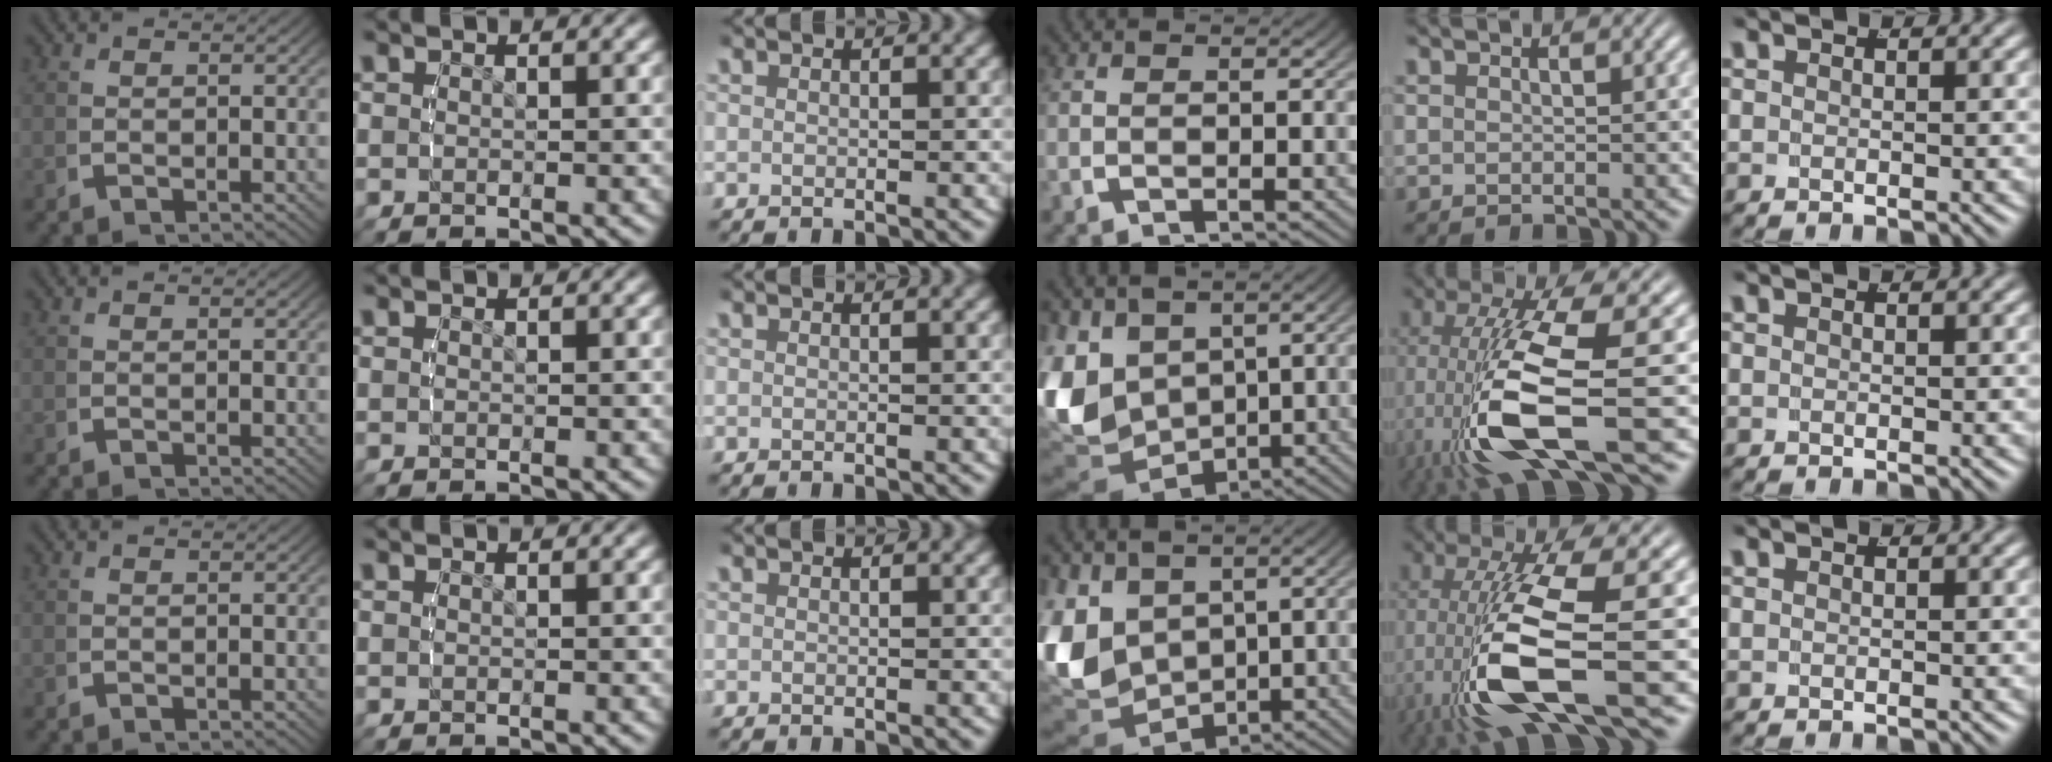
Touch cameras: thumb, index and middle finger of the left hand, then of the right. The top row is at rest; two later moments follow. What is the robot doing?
{"motion": "lift_and_place", "object": "pen"}